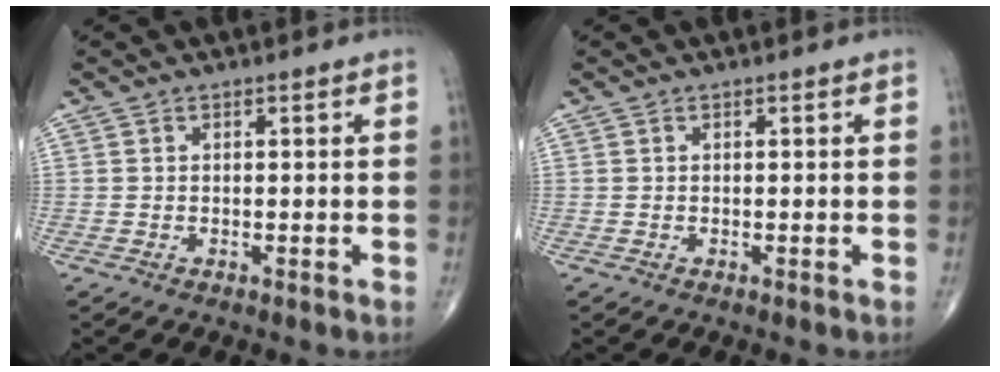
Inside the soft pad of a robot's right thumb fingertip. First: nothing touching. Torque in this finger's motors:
{"motor_torque": [-0.17, 0.17, -0.04, 0.04, 0.02]}